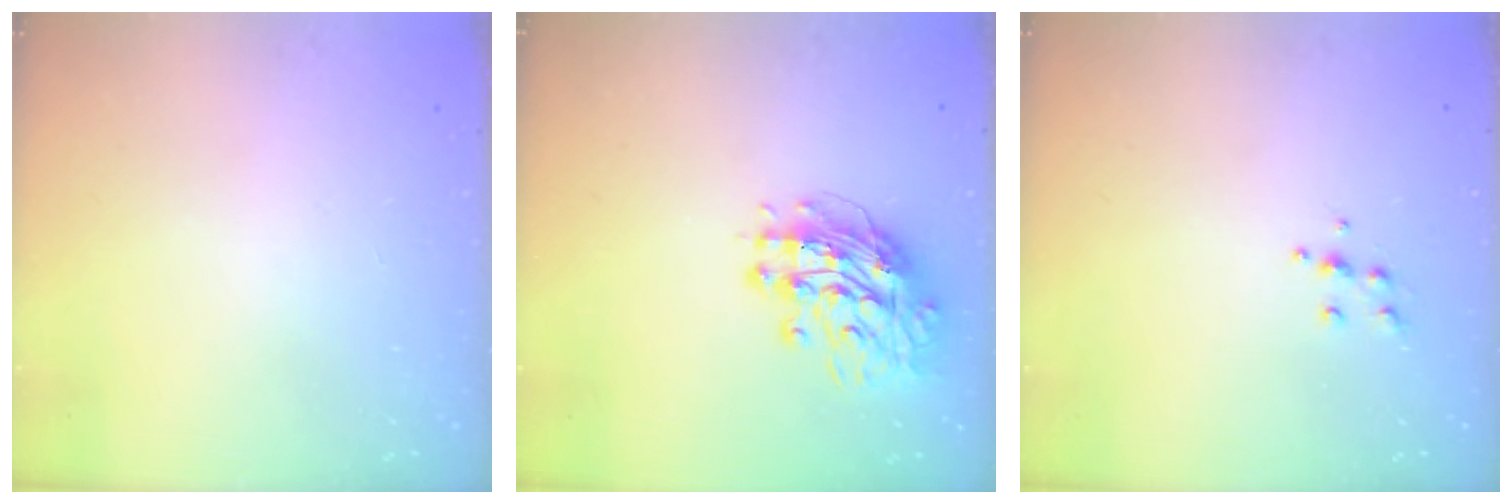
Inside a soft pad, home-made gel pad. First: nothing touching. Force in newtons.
{"total": 13.4, "press": 13.3, "slide": 1.3}
{"total": 5.2, "press": 5.2, "slide": 0.5}